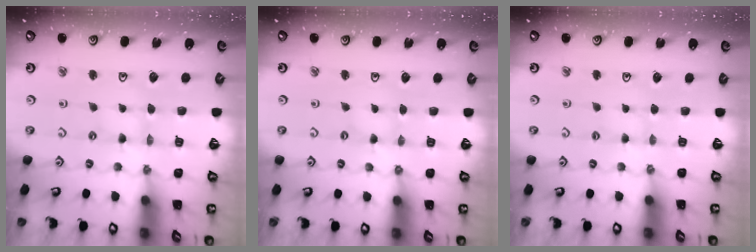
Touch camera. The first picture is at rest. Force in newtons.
{"total": 0.0}
{"total": 1.5, "press": 1.4, "slide": 0.3}